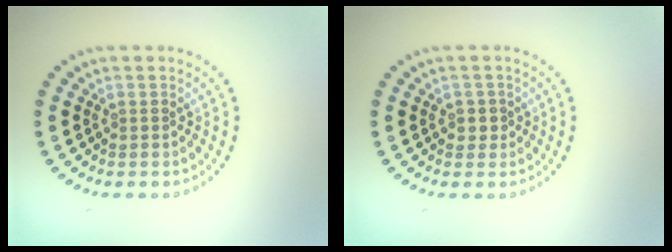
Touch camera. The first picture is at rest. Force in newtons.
{"total": 1.1, "press": 1.0, "slide": 0.5}